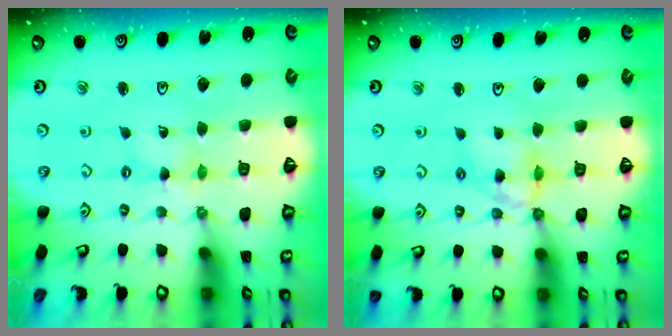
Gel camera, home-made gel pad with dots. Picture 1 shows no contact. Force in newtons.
{"total": 9.0, "press": 9.0, "slide": 0.8}